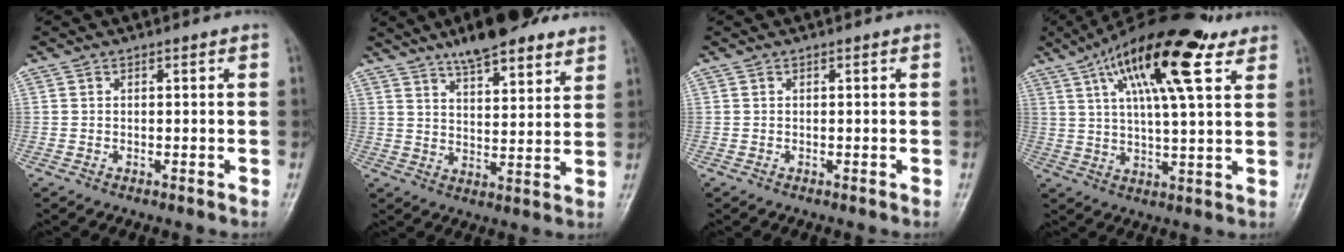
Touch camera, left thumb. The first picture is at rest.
{"total": 14.0, "force": [10.3, 4.2, 8.4], "torque": [-0.098, -0.047, 0.161]}
{"total": 0.0}
{"total": 20.3, "force": [10.6, 5.8, 16.3], "torque": [-0.255, -0.011, 0.171]}